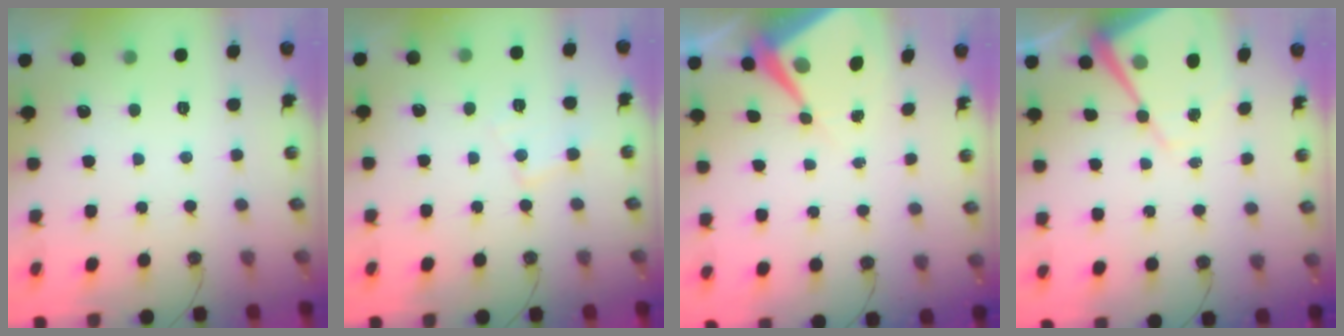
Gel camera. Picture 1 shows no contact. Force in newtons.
{"total": 6.8, "press": 6.8, "slide": 0.3}
{"total": 7.0, "press": 7.0, "slide": 0.3}
{"total": 10.7, "press": 10.6, "slide": 0.9}